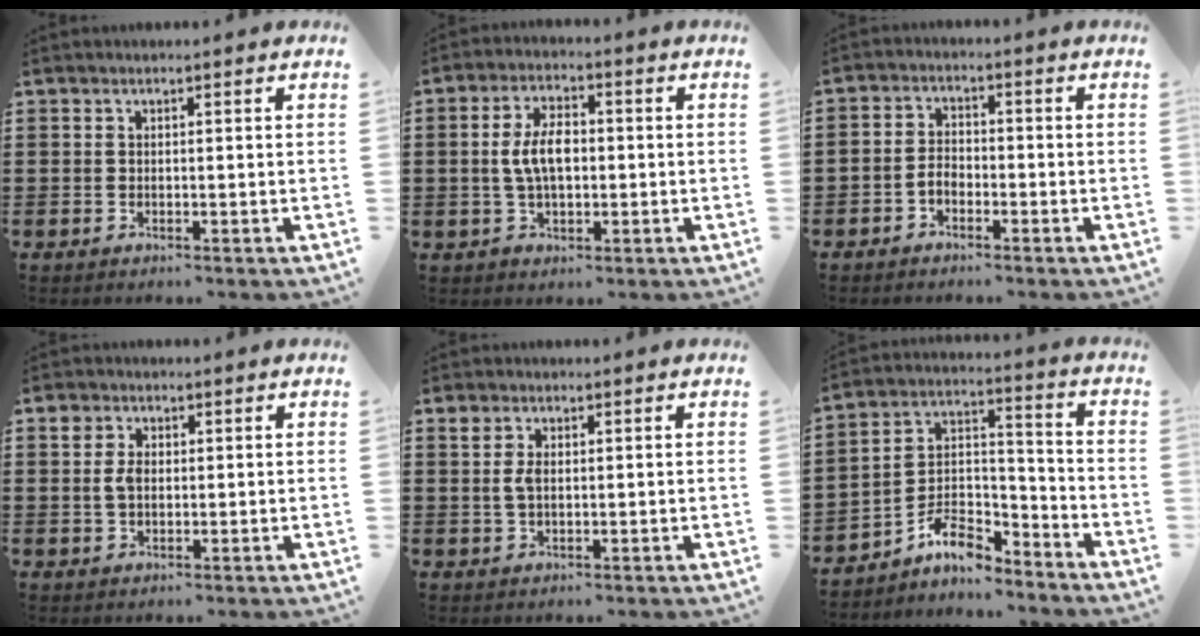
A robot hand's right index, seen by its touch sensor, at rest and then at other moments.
{"total": 6.5, "force": [0.0, 3.5, 5.4], "torque": [-0.119, 0.007, -0.005]}
{"total": 2.7, "force": [-1.7, 1.6, 1.4], "torque": [-0.036, 0.005, -0.037]}
{"total": 3.1, "force": [0.6, 2.2, 2.1], "torque": [-0.049, 0.012, 0.009]}
{"total": 2.6, "force": [0.6, 1.5, 2.0], "torque": [-0.045, 0.009, 0.009]}
{"total": 7.9, "force": [-6.8, 2.7, 3.0], "torque": [-0.067, 0.010, -0.133]}